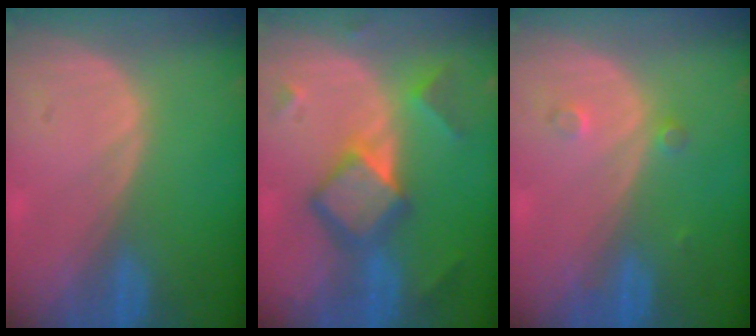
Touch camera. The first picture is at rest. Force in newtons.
{"total": 7.4, "press": 7.4, "slide": 0.5}
{"total": 1.9, "press": 1.6, "slide": 1.0}